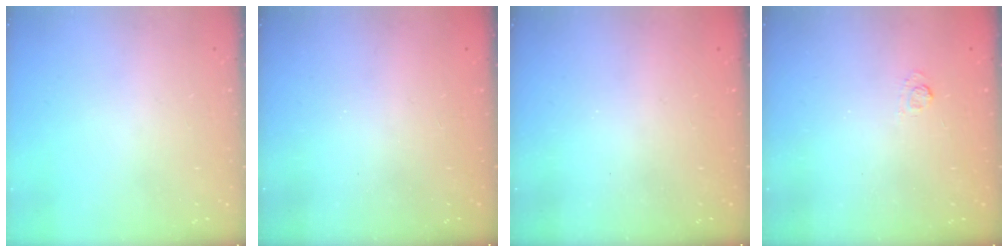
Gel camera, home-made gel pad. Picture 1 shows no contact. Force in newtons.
{"total": 2.2, "press": 2.1, "slide": 0.7}
{"total": 1.5, "press": 1.4, "slide": 0.6}
{"total": 2.4, "press": 1.9, "slide": 1.4}